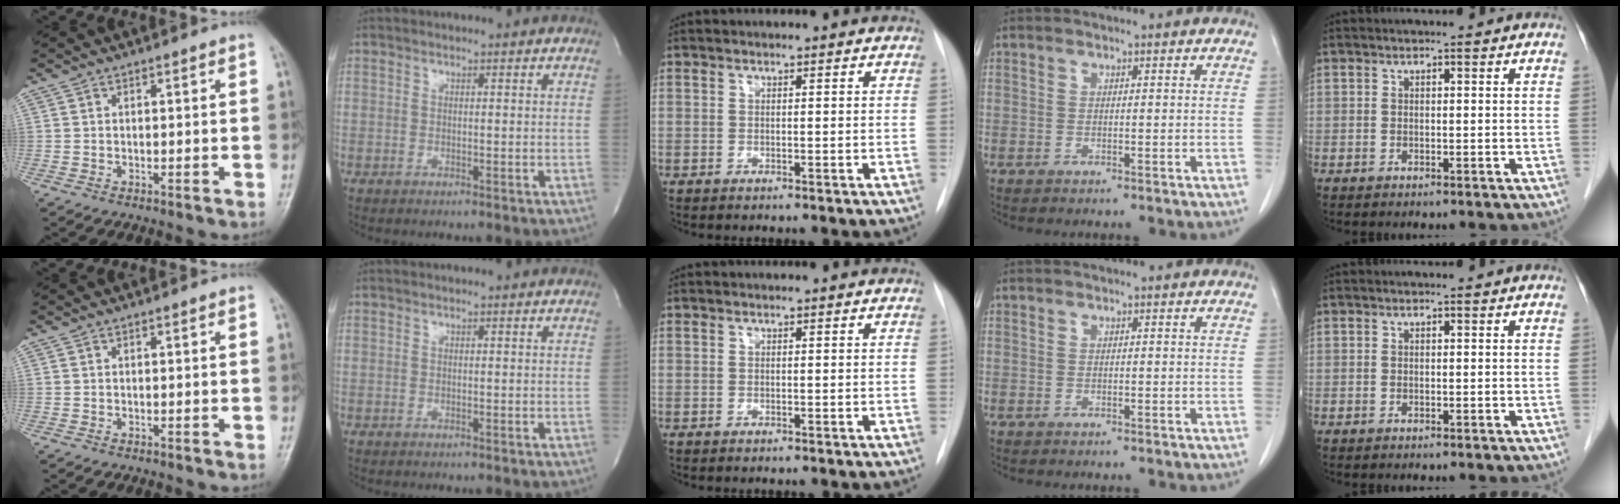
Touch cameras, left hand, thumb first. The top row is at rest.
{}